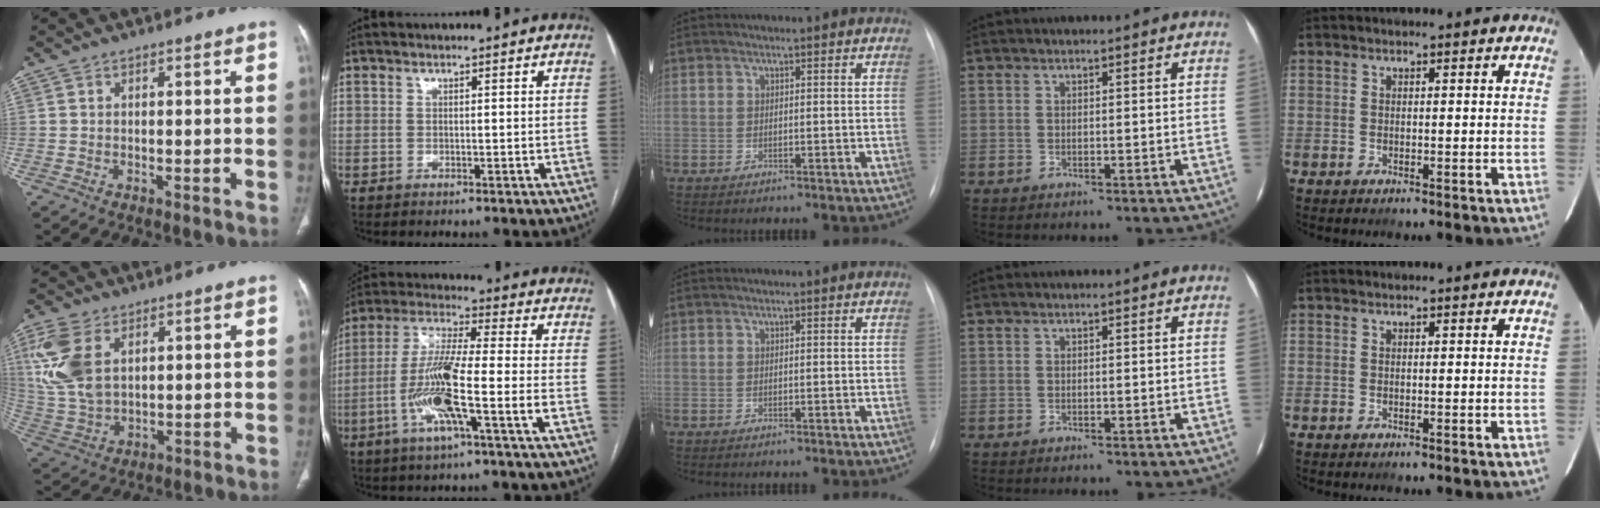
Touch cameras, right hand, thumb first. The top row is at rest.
{"thumb": {"total": 12.6, "force": [4.5, 7.4, 9.2], "torque": [-0.212, -0.007, 0.102]}, "index": {"total": 12.8, "force": [-4.1, 0.2, 12.2], "torque": [-0.246, -0.001, -0.083]}}